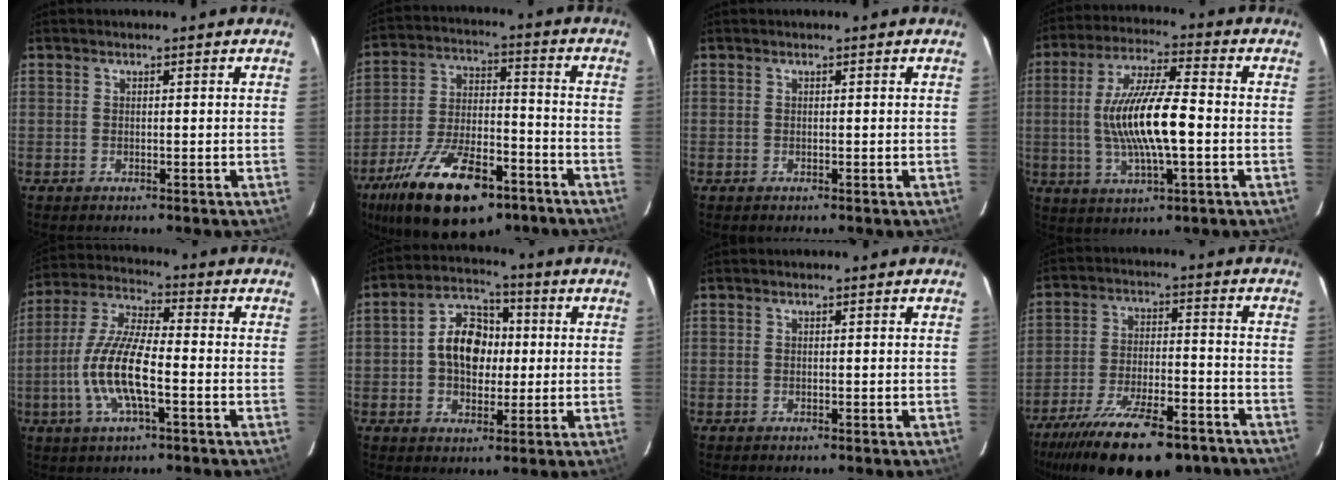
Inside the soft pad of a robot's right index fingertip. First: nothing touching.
{"total": 22.2, "force": [-13.9, 9.4, 14.6], "torque": [-0.274, -0.021, -0.220]}
{"total": 0.0}
{"total": 14.4, "force": [-1.4, 3.2, 14.0], "torque": [-0.269, 0.001, -0.024]}
{"total": 12.9, "force": [-3.5, 3.4, 11.9], "torque": [-0.251, -0.001, -0.070]}
{"total": 9.9, "force": [0.3, 7.1, 6.8], "torque": [-0.128, 0.030, 0.005]}
{"total": 0.0}
{"total": 23.6, "force": [-18.0, 7.7, 13.3], "torque": [-0.250, -0.039, -0.266]}